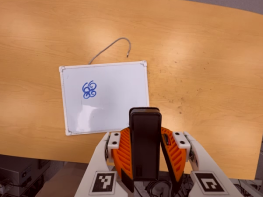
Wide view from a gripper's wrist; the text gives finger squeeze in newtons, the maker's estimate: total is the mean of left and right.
{"total": 6.1, "left": 4.8, "right": 7.4}